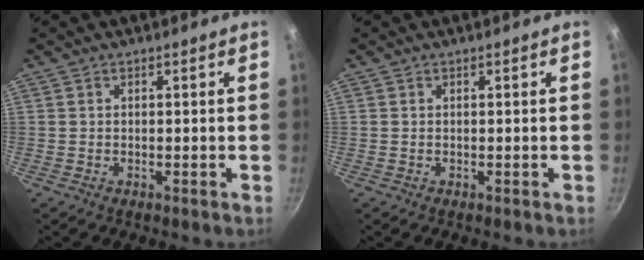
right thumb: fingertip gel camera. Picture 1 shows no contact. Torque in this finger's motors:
{"motor_torque": [0.16, 0.07, 0.32, -0.22, -0.04]}